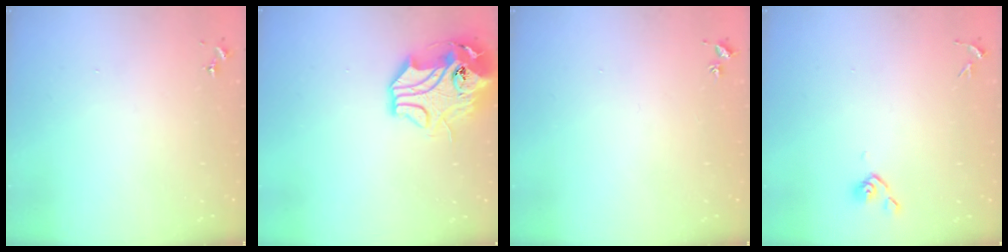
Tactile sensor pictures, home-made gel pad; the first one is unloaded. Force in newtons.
{"total": 14.6, "press": 14.5, "slide": 2.3}
{"total": 2.1, "press": 2.1, "slide": 0.2}
{"total": 3.7, "press": 3.6, "slide": 0.8}